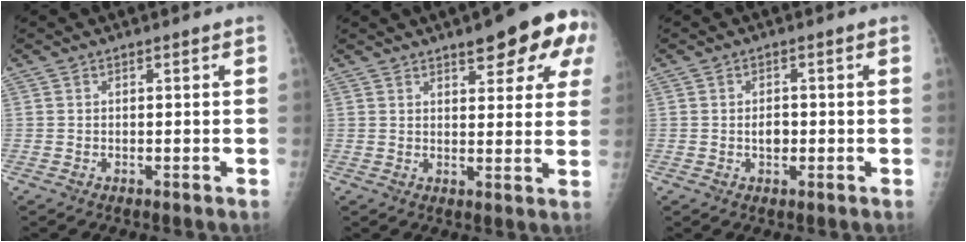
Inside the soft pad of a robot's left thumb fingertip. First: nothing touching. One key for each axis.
{"total": 12.8, "fx": 6.6, "fy": 4.2, "fz": 10.0, "tx": -0.097, "ty": -0.016, "tz": 0.078}
{"total": 2.4, "fx": -0.3, "fy": 1.7, "fz": 1.7, "tx": -0.017, "ty": 0.004, "tz": -0.005}